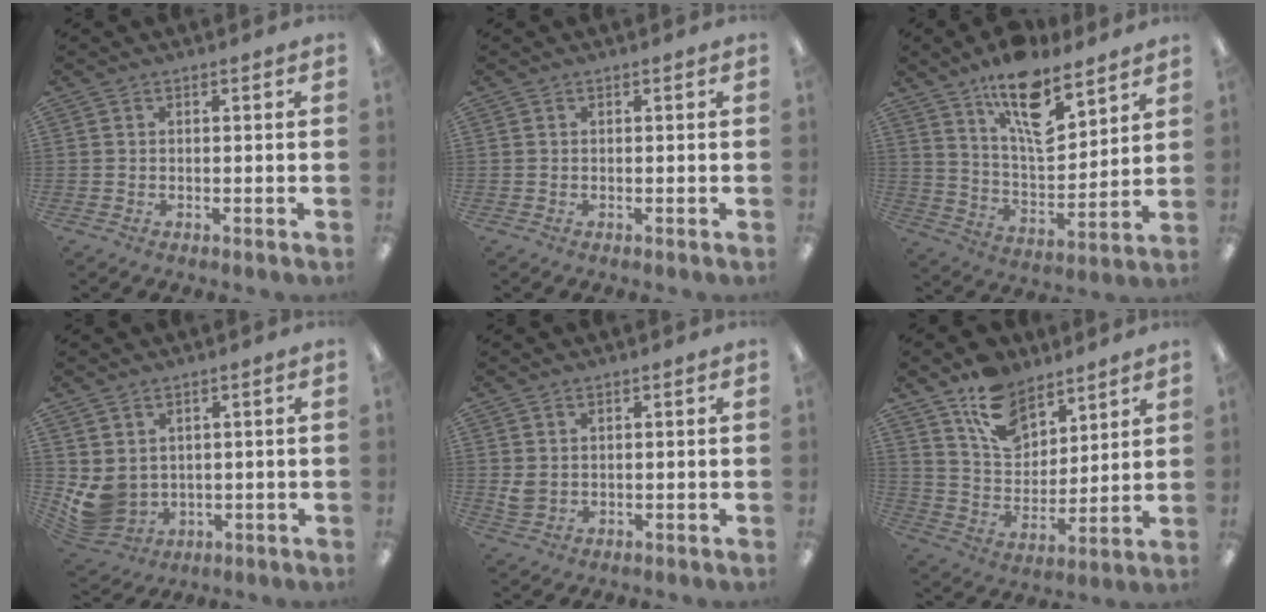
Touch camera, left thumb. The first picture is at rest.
{"total": 0.0}
{"total": 15.3, "force": [10.6, 6.0, 9.2], "torque": [-0.143, -0.062, 0.180]}
{"total": 6.1, "force": [1.2, 5.3, 2.7], "torque": [-0.084, -0.018, 0.029]}
{"total": 2.5, "force": [0.9, 1.9, 1.4], "torque": [-0.037, -0.003, 0.015]}
{"total": 13.5, "force": [9.3, 7.7, 6.1], "torque": [-0.111, -0.044, 0.176]}